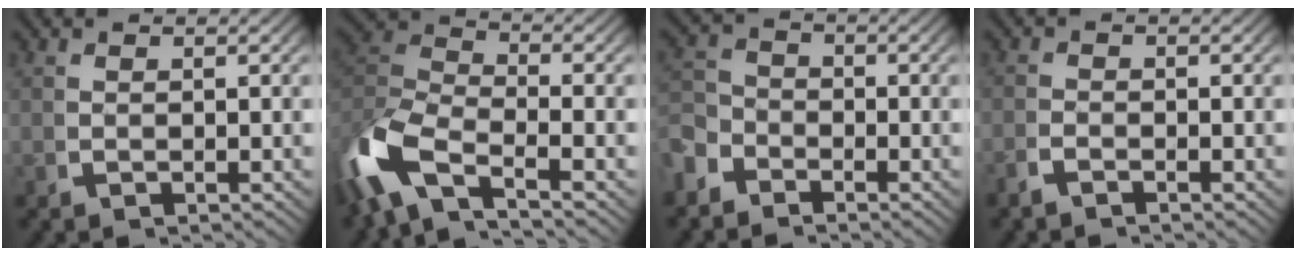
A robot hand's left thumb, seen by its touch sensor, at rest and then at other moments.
{"total": 9.9, "force": [-2.7, 6.9, 6.7], "torque": [-0.178, -0.025, -0.045]}
{"total": 3.8, "force": [-1.5, 3.1, 1.7], "torque": [-0.034, -0.011, -0.029]}
{"total": 1.2, "force": [-1.1, 0.5, 0.3], "torque": [-0.002, -0.002, -0.027]}